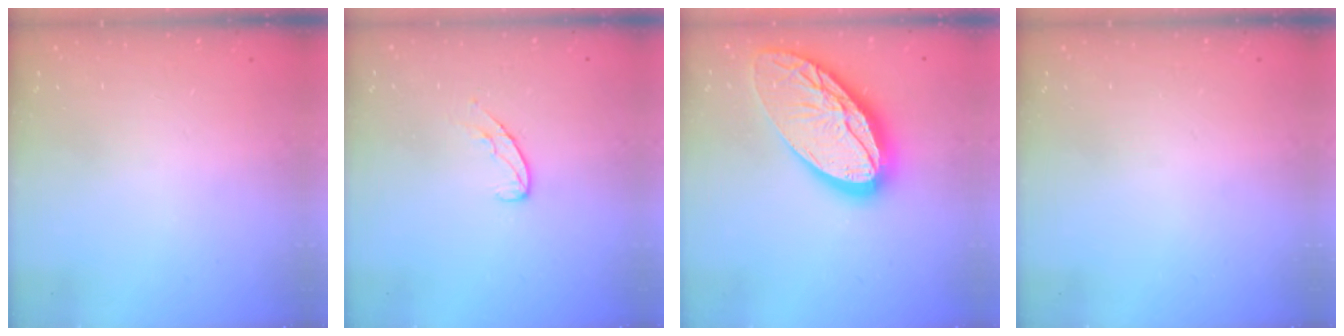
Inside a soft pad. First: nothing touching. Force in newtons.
{"total": 6.3, "press": 6.3, "slide": 0.6}
{"total": 26.8, "press": 26.6, "slide": 2.8}
{"total": 0.0}